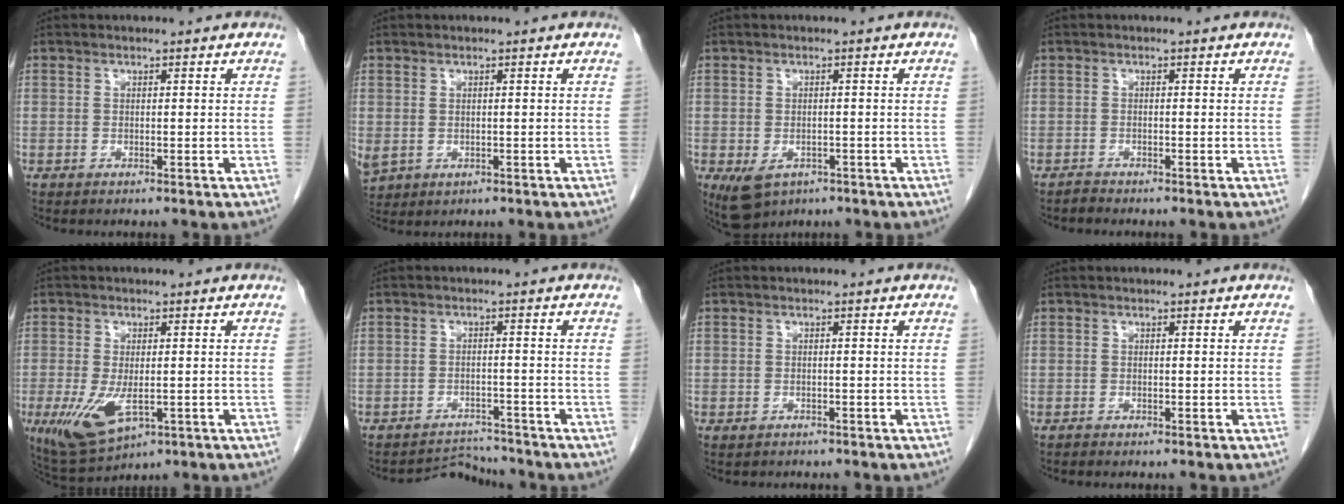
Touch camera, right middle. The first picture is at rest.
{"total": 5.0, "force": [-0.8, 3.9, 3.0], "torque": [-0.088, -0.008, -0.001]}
{"total": 5.2, "force": [-2.6, 3.4, 2.8], "torque": [-0.052, -0.008, -0.031]}
{"total": 0.8, "force": [-0.8, 0.0, 0.0], "torque": [-0.003, -0.003, -0.016]}
{"total": 7.8, "force": [-2.4, 3.4, 6.7], "torque": [-0.130, -0.020, -0.027]}
{"total": 3.7, "force": [-3.4, 0.0, -1.6], "torque": [0.028, 0.001, -0.049]}
{"total": 1.3, "force": [-1.0, 0.8, 0.3], "torque": [-0.011, 0.001, -0.012]}
{"total": 0.0}